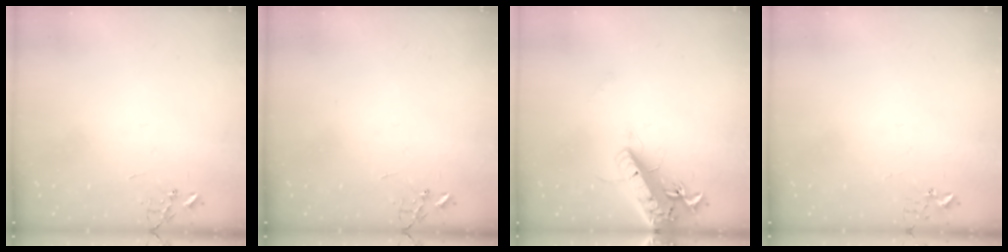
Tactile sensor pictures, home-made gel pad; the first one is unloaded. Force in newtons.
{"total": 0.0}
{"total": 18.1, "press": 17.7, "slide": 3.6}
{"total": 2.7, "press": 2.7, "slide": 0.3}